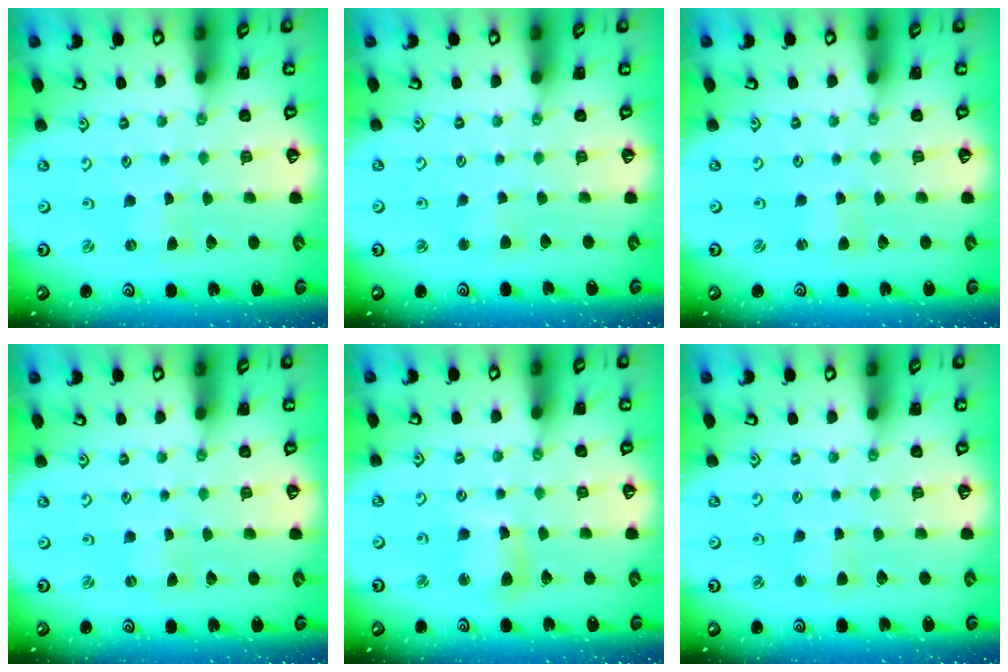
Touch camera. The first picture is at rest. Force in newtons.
{"total": 2.8, "press": 2.7, "slide": 0.4}
{"total": 0.9, "press": 0.9, "slide": 0.2}
{"total": 0.0}
{"total": 7.0, "press": 7.0, "slide": 0.9}
{"total": 2.6, "press": 2.6, "slide": 0.4}